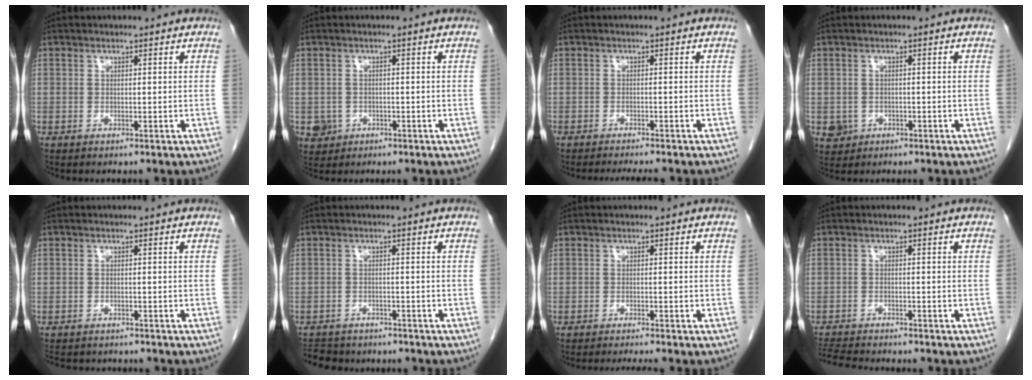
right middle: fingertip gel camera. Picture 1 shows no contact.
{"total": 3.6, "force": [-1.4, 3.3, 0.5], "torque": [-0.007, 0.005, -0.019]}
{"total": 5.0, "force": [-4.5, 0.5, 2.1], "torque": [-0.023, -0.008, -0.063]}
{"total": 3.1, "force": [-1.1, 2.9, 0.5], "torque": [-0.007, 0.004, -0.014]}
{"total": 6.8, "force": [-6.2, 2.1, 1.8], "torque": [-0.031, -0.004, -0.083]}
{"total": 8.2, "force": [-7.1, 3.5, 2.2], "torque": [-0.051, -0.001, -0.095]}
{"total": 2.8, "force": [-2.6, -0.7, 1.0], "torque": [-0.013, -0.008, -0.040]}
{"total": 7.3, "force": [-6.8, 0.6, 2.4], "torque": [-0.043, -0.012, -0.112]}